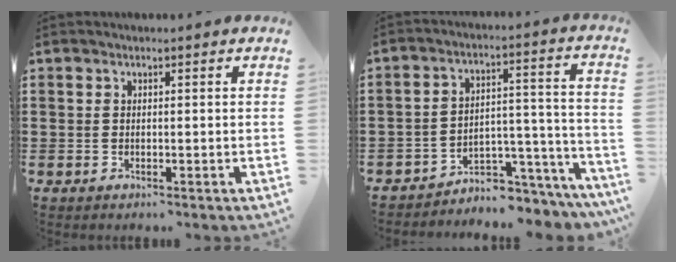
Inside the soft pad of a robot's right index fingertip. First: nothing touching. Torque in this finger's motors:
{"motor_torque": [1.25, 0.89, 0.43, 0.07]}